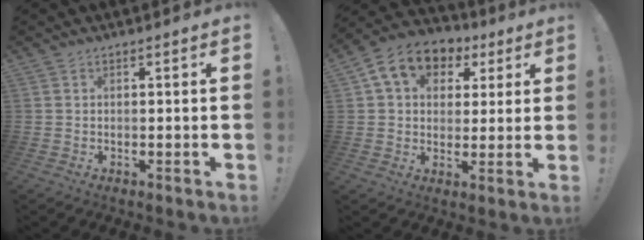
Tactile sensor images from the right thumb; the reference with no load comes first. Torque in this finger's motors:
{"motor_torque": [1.44, 1.64, 1.03, 0.28, 0.05]}